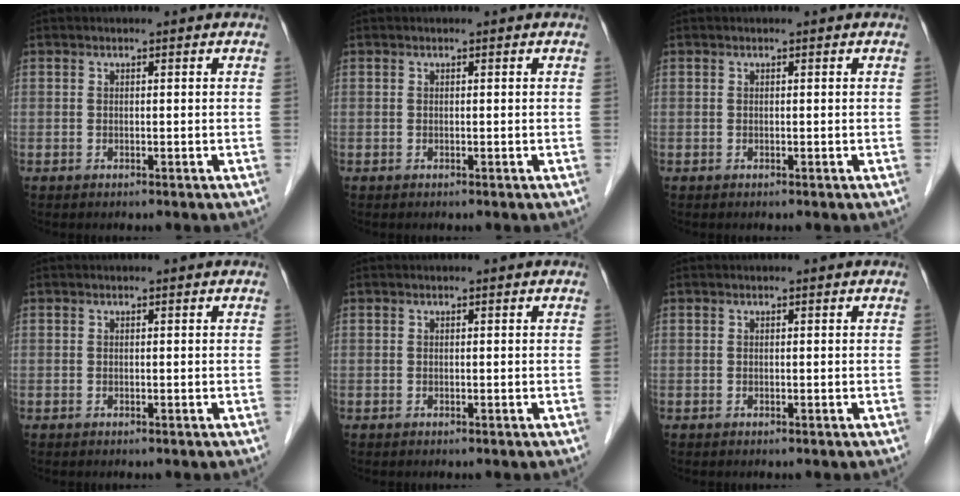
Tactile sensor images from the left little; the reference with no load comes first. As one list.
[{"total": 0.0}, {"total": 0.0}, {"total": 0.0}, {"total": 0.0}, {"total": 0.0}]